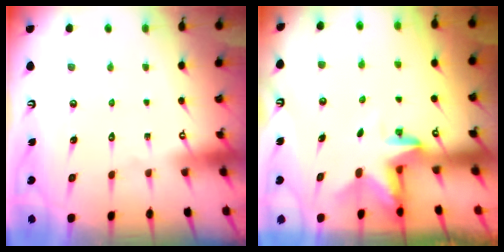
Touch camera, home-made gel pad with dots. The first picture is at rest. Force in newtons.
{"total": 2.8, "press": 2.8, "slide": 0.2}